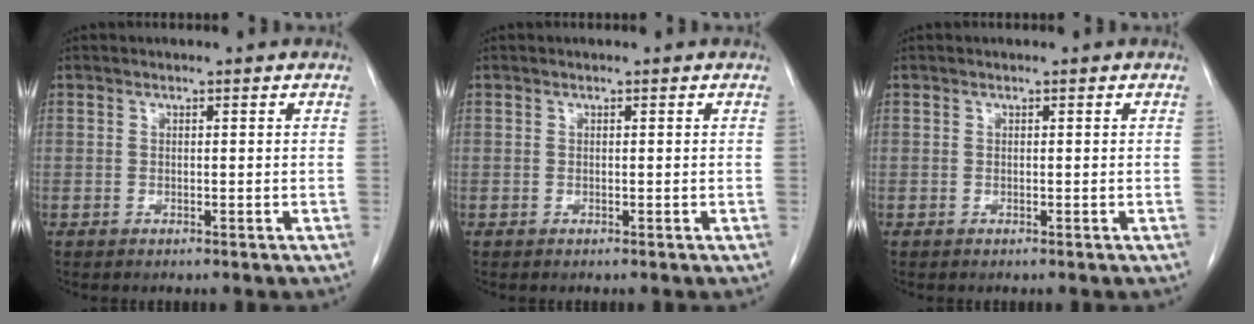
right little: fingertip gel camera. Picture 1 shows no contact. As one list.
[{"total": 0.0}, {"total": 0.0}]